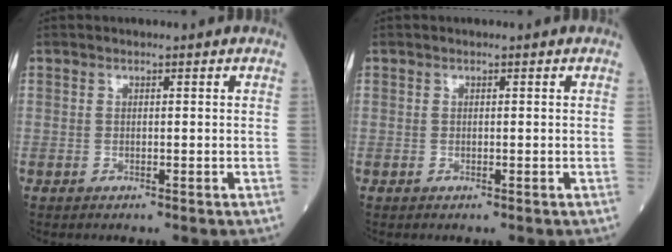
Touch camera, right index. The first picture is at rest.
{"total": 0.0}